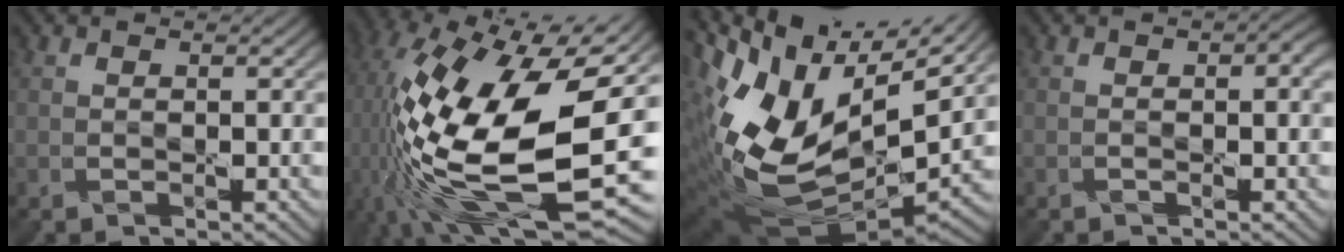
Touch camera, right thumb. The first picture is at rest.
{"total": 20.3, "force": [-1.9, 8.6, 18.2], "torque": [-0.376, -0.029, -0.028]}
{"total": 18.2, "force": [2.7, 9.9, 15.0], "torque": [-0.320, -0.032, 0.068]}
{"total": 1.8, "force": [0.2, 0.5, 1.7], "torque": [-0.026, -0.001, 0.001]}